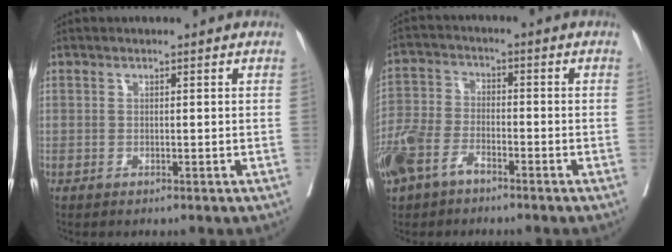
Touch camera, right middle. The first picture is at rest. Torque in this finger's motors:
{"motor_torque": [0.92, -0.86, 0.23, 0.08]}